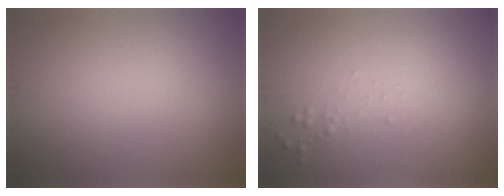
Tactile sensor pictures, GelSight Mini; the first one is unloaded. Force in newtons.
{"total": 0.6, "press": 0.6, "slide": 0.0}